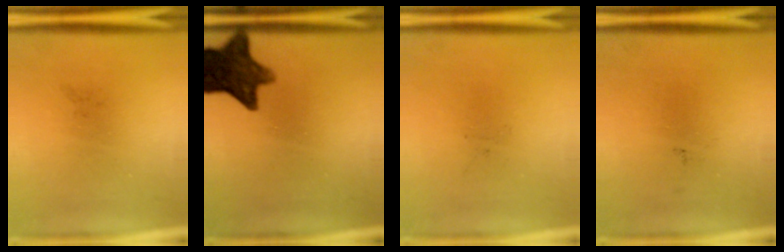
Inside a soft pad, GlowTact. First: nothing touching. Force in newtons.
{"total": 11.9}
{"total": 0.0}
{"total": 0.0}